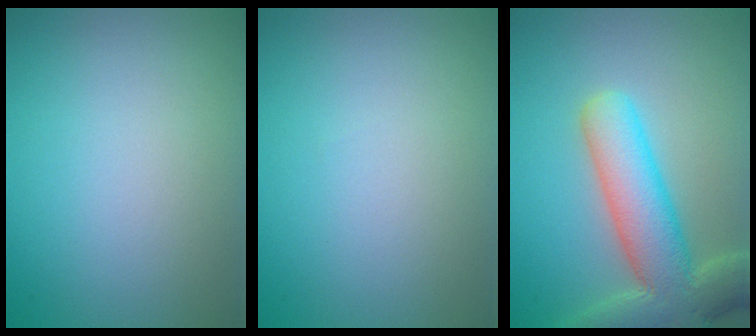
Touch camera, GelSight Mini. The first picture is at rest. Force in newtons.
{"total": 0.0}
{"total": 8.5, "press": 8.5, "slide": 0.9}